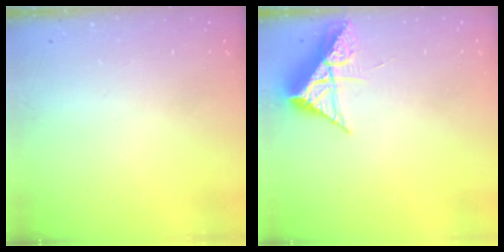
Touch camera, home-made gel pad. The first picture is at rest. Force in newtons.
{"total": 7.6, "press": 7.6, "slide": 0.4}